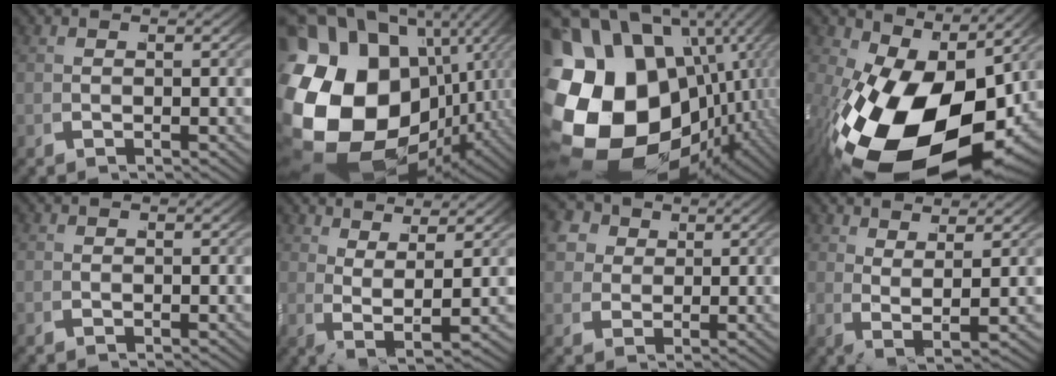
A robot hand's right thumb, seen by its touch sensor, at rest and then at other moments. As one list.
[{"total": 27.2, "force": [-1.5, 20.1, 18.3], "torque": [-0.362, -0.062, -0.005]}, {"total": 29.1, "force": [-4.4, 21.1, 19.5], "torque": [-0.355, -0.058, -0.049]}, {"total": 19.8, "force": [-2.7, 11.2, 16.0], "torque": [-0.307, -0.080, 0.002]}, {"total": 0.0}, {"total": 5.2, "force": [2.5, 1.8, 4.2], "torque": [-0.085, -0.012, 0.049]}, {"total": 5.6, "force": [2.5, 4.3, 2.5], "torque": [-0.061, -0.003, 0.043]}, {"total": 4.2, "force": [2.7, 0.9, 3.2], "torque": [-0.059, -0.004, 0.051]}]